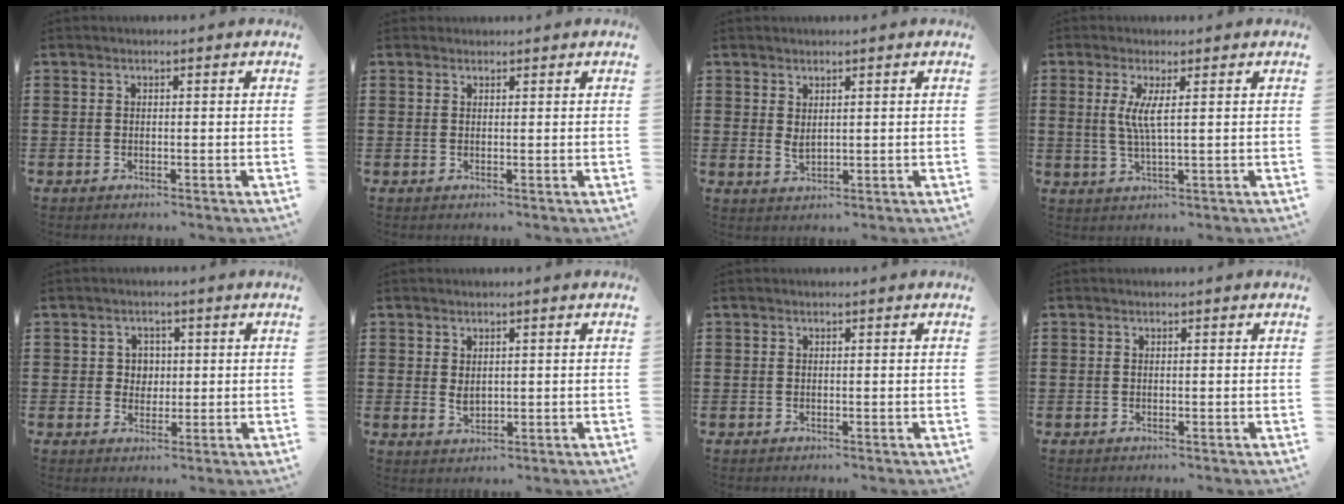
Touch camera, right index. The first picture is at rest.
{"total": 0.8, "force": [0.7, 0.4, -0.1], "torque": [0.001, 0.003, 0.014]}
{"total": 1.7, "force": [1.1, 0.7, 1.1], "torque": [-0.023, 0.001, 0.021]}
{"total": 4.2, "force": [0.9, 0.2, 4.1], "torque": [-0.089, -0.008, 0.011]}
{"total": 2.6, "force": [0.4, 2.4, 0.9], "torque": [-0.028, 0.009, 0.003]}
{"total": 1.8, "force": [0.5, 1.2, 1.3], "torque": [-0.026, 0.004, 0.010]}
{"total": 0.0}
{"total": 0.0}